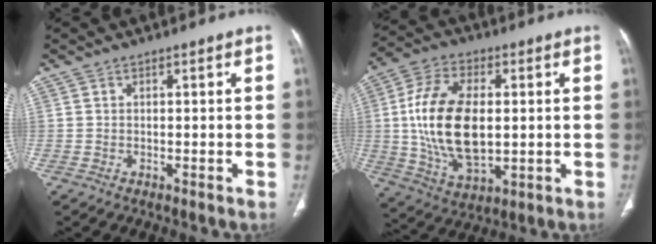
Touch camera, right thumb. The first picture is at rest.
{"total": 18.5, "force": [0.8, 10.2, 15.4], "torque": [-0.294, -0.005, 0.022]}